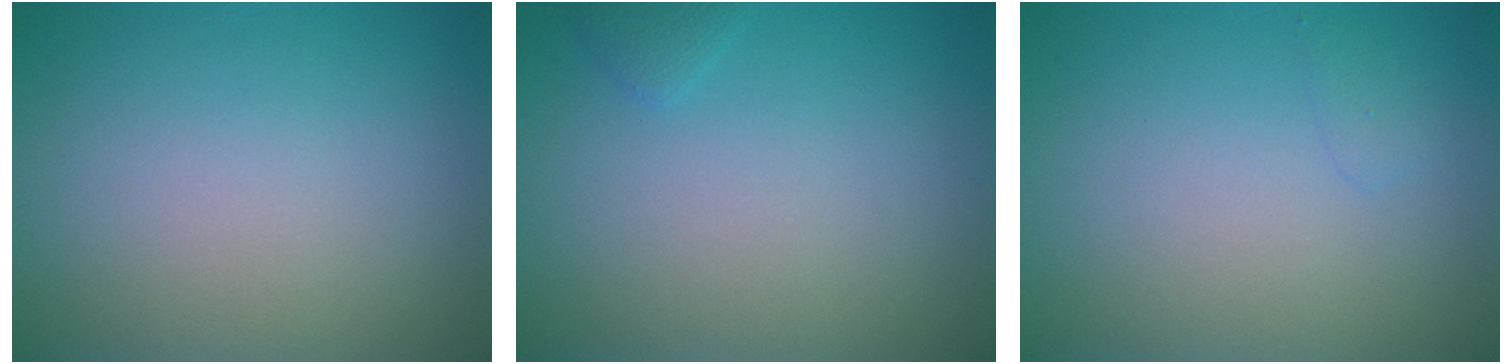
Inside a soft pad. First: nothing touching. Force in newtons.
{"total": 0.7, "press": 0.7, "slide": 0.1}
{"total": 0.6, "press": 0.6, "slide": 0.1}